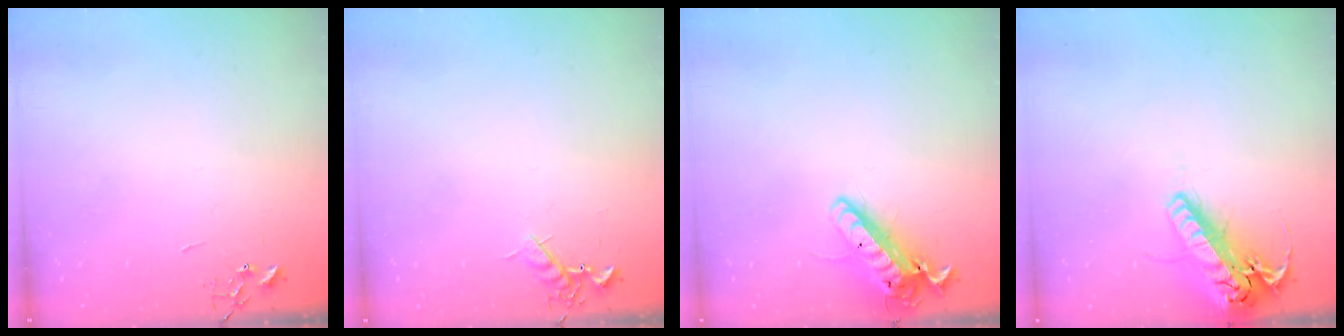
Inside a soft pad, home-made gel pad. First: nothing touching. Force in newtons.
{"total": 7.8, "press": 7.8, "slide": 0.8}
{"total": 15.6, "press": 15.4, "slide": 2.8}
{"total": 21.0, "press": 20.7, "slide": 3.7}